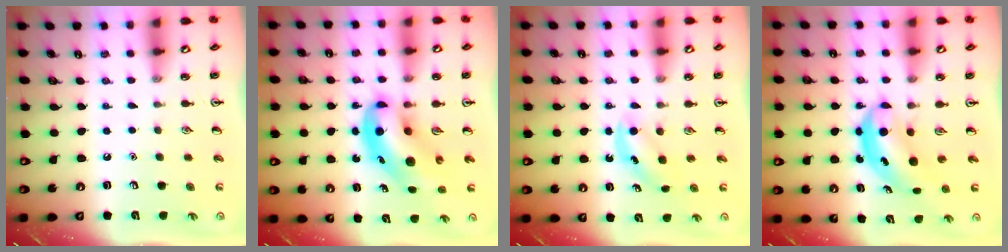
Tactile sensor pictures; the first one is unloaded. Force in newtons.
{"total": 10.0, "press": 9.6, "slide": 2.8}
{"total": 4.0, "press": 4.0, "slide": 0.8}
{"total": 4.9, "press": 4.8, "slide": 0.9}